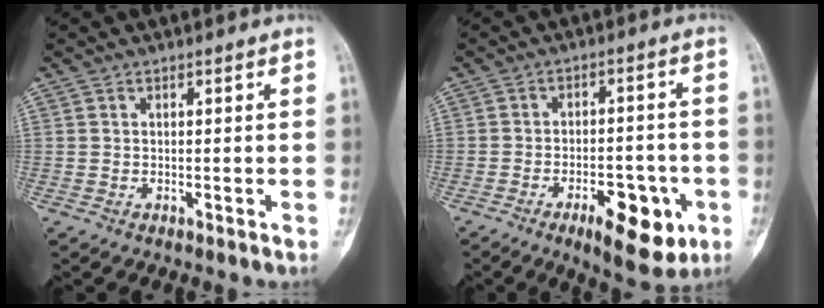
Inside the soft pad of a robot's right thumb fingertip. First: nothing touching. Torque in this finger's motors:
{"motor_torque": [-0.29, 0.19, 0.29, 0.12, 0.01]}